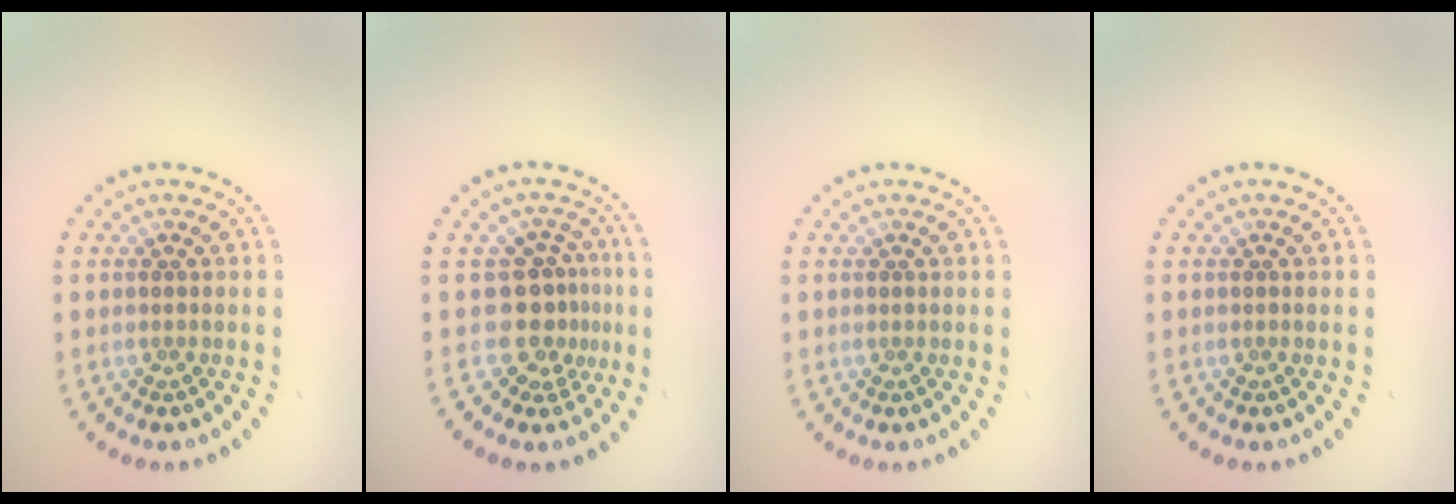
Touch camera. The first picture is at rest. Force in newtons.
{"total": 3.4, "press": 2.6, "slide": 2.2}
{"total": 0.0}
{"total": 0.0}